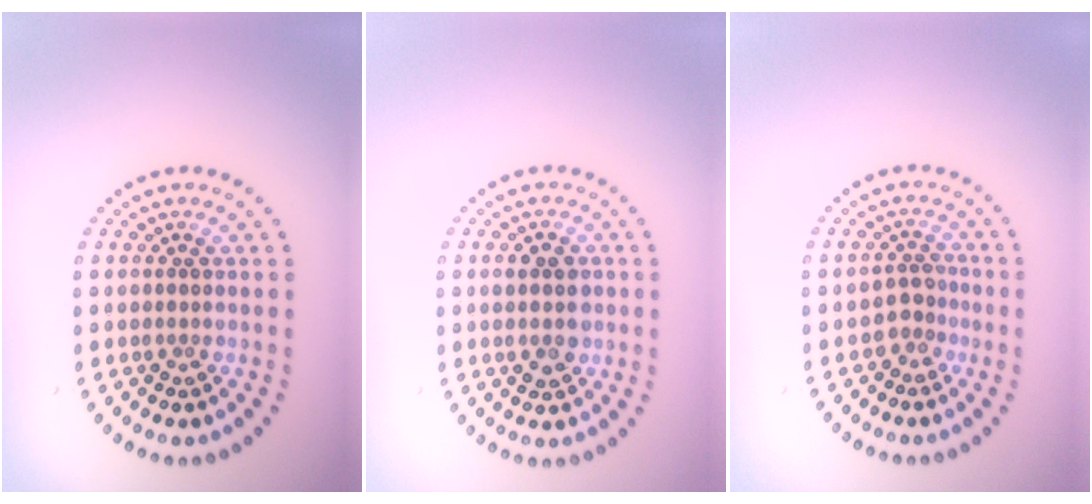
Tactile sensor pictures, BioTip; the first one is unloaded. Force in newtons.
{"total": 2.9, "press": 2.9, "slide": 0.1}
{"total": 1.8, "press": 1.3, "slide": 1.3}